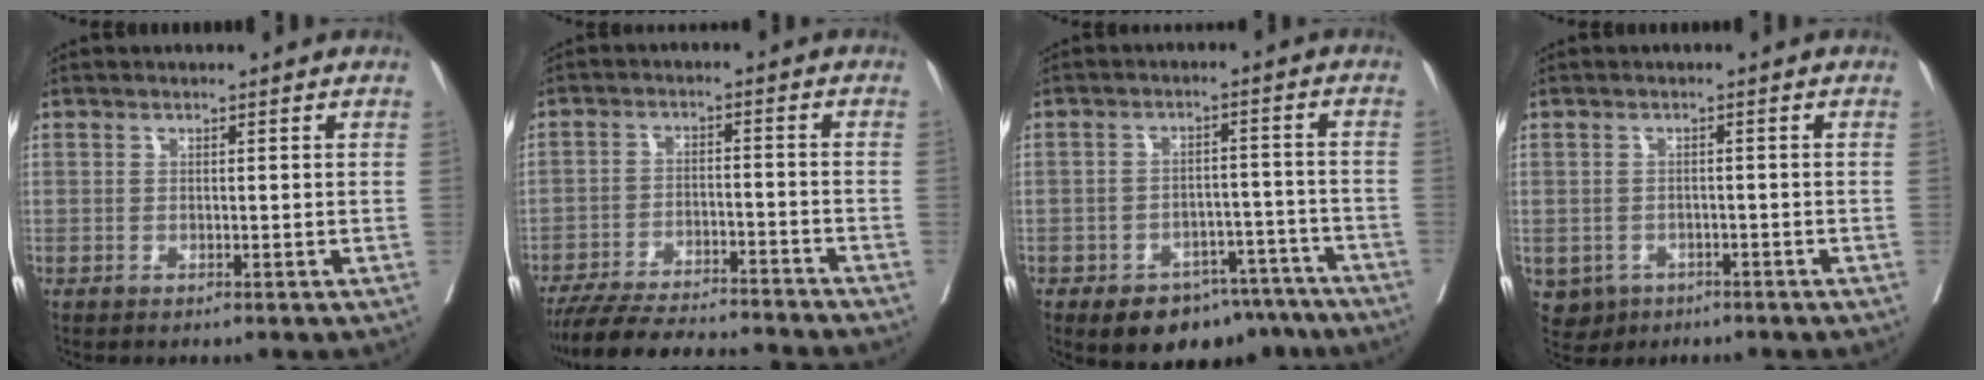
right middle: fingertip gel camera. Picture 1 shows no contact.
{"total": 15.5, "force": [-14.5, 0.8, 5.5], "torque": [-0.088, -0.012, -0.222]}
{"total": 10.9, "force": [-8.1, 6.1, 3.9], "torque": [-0.025, 0.029, -0.108]}
{"total": 3.8, "force": [-2.0, 3.2, 0.7], "torque": [-0.007, 0.004, -0.025]}